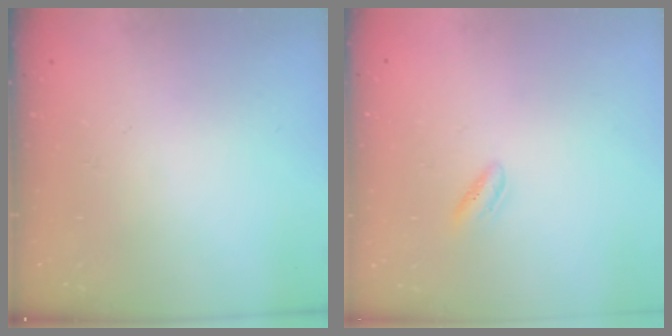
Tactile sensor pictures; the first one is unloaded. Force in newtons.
{"total": 2.5, "press": 2.4, "slide": 0.7}